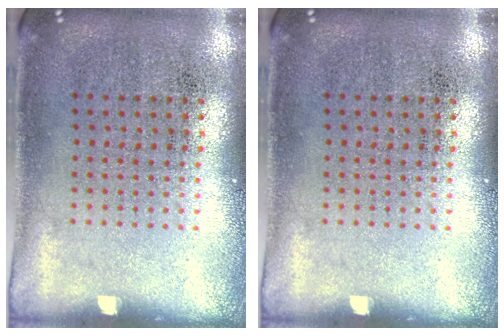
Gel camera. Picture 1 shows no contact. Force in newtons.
{"total": 0.0}